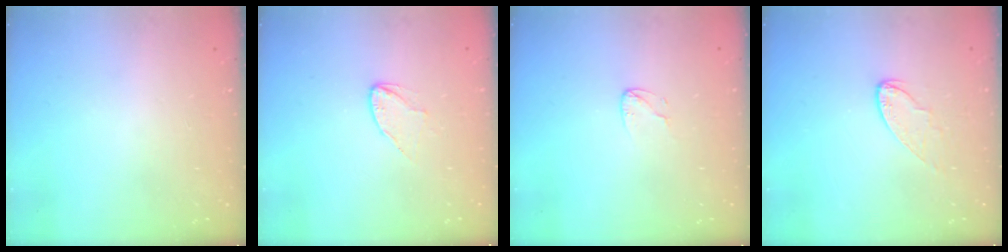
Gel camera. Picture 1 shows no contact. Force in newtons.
{"total": 5.1, "press": 5.1, "slide": 0.2}
{"total": 4.0, "press": 3.9, "slide": 0.3}
{"total": 6.6, "press": 6.6, "slide": 0.3}